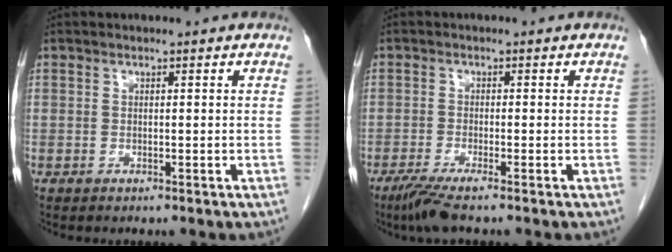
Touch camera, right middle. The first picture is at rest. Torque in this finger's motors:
{"motor_torque": [0.44, -0.62, 0.28, 0.06]}